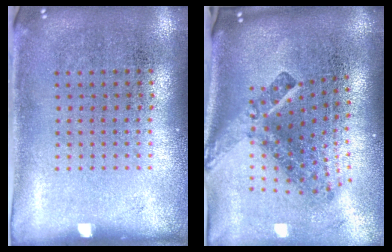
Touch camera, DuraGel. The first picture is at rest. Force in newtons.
{"total": 2.9, "press": 1.8, "slide": 2.3}